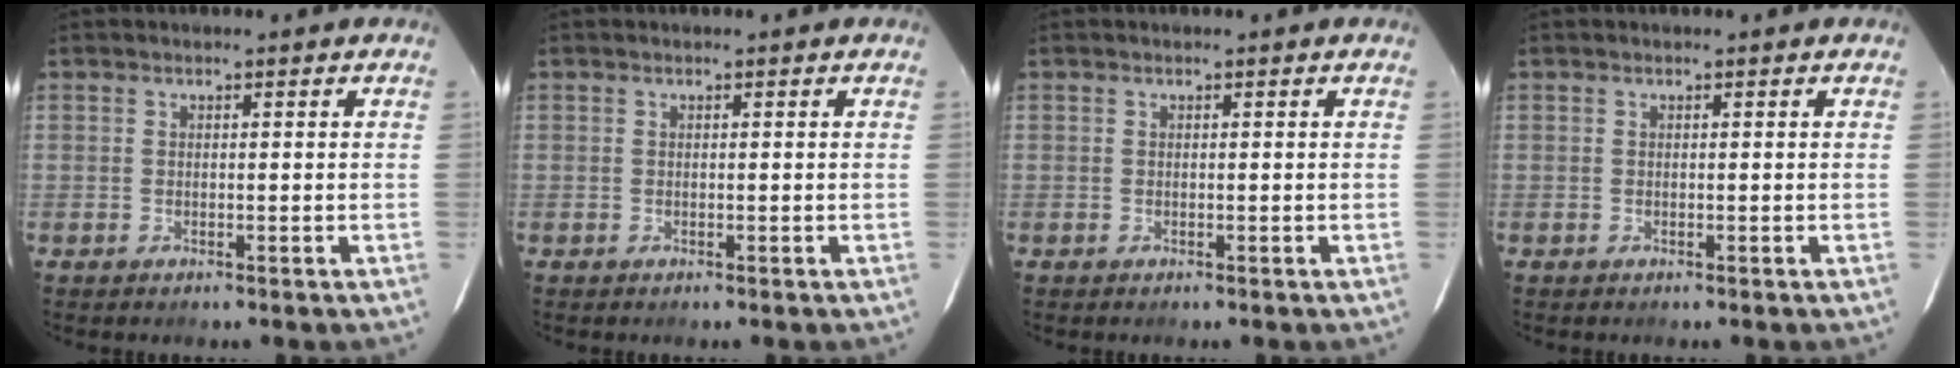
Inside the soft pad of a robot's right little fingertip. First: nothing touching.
{"total": 0.0}
{"total": 0.0}
{"total": 0.0}